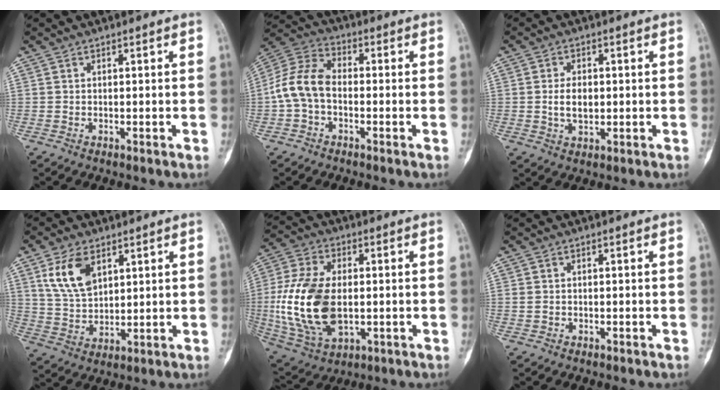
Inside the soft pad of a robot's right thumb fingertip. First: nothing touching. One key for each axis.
{"total": 9.7, "fx": -1.5, "fy": 6.4, "fz": 7.1, "tx": -0.141, "ty": 0.031, "tz": -0.043}
{"total": 4.6, "fx": 0.0, "fy": 2.8, "fz": 3.6, "tx": -0.059, "ty": -0.001, "tz": 0.001}
{"total": 9.6, "fx": 4.5, "fy": 5.6, "fz": 6.4, "tx": -0.108, "ty": -0.017, "tz": 0.096}
{"total": 19.4, "fx": -1.2, "fy": 11.5, "fz": 15.6, "tx": -0.318, "ty": -0.005, "tz": -0.012}
{"total": 0.9, "fx": -0.3, "fy": 0.7, "fz": 0.3, "tx": -0.006, "ty": 0.004, "tz": -0.004}